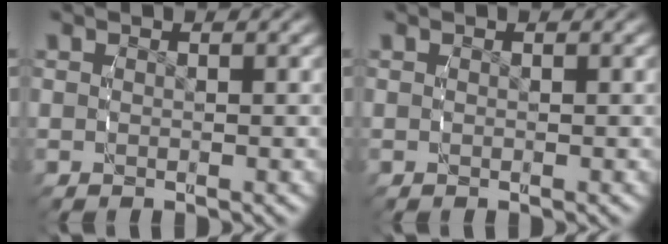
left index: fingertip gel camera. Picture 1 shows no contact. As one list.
[{"total": 0.0}]